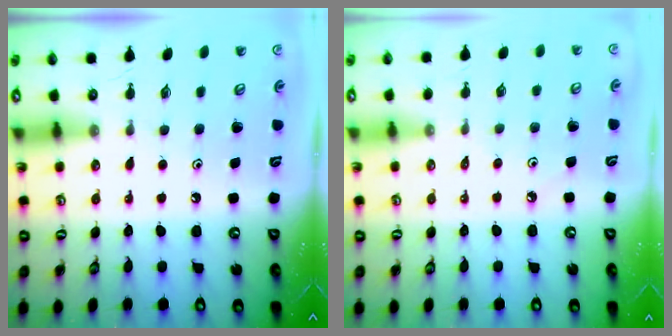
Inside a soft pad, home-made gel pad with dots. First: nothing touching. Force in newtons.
{"total": 1.1, "press": 1.1, "slide": 0.4}